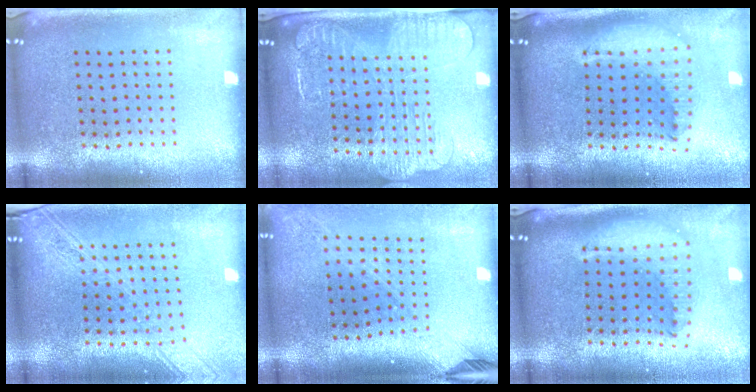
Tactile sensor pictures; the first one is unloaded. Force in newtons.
{"total": 2.5, "press": 2.0, "slide": 1.4}
{"total": 2.1, "press": 1.7, "slide": 1.3}
{"total": 2.2, "press": 1.9, "slide": 1.2}
{"total": 2.2, "press": 1.6, "slide": 1.5}
{"total": 2.2, "press": 1.7, "slide": 1.4}